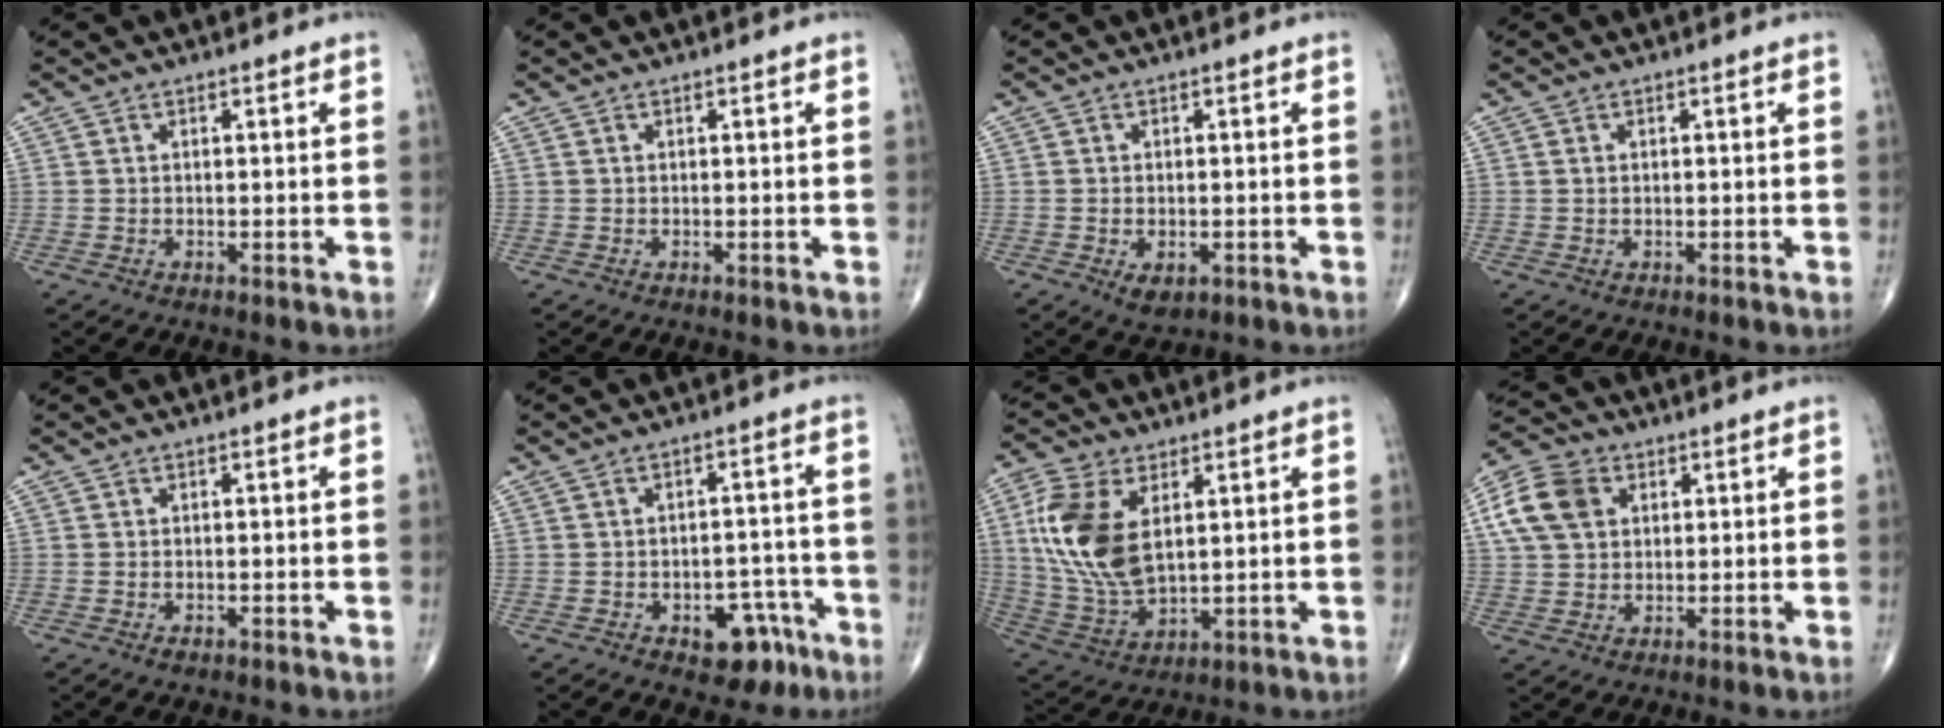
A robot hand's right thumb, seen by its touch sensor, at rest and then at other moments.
{"total": 0.0}
{"total": 3.2, "force": [-1.2, 1.9, 2.2], "torque": [-0.026, -0.001, -0.011]}
{"total": 0.6, "force": [0.2, 0.4, 0.4], "torque": [-0.006, 0.003, 0.003]}
{"total": 0.7, "force": [-0.5, 0.3, 0.5], "torque": [-0.003, 0.000, -0.008]}
{"total": 8.8, "force": [-4.8, 5.1, 5.3], "torque": [-0.030, 0.045, -0.059]}
{"total": 15.8, "force": [3.8, 8.9, 12.5], "torque": [-0.261, -0.012, 0.082]}
{"total": 10.6, "force": [3.2, 7.8, 6.3], "torque": [-0.114, 0.008, 0.055]}